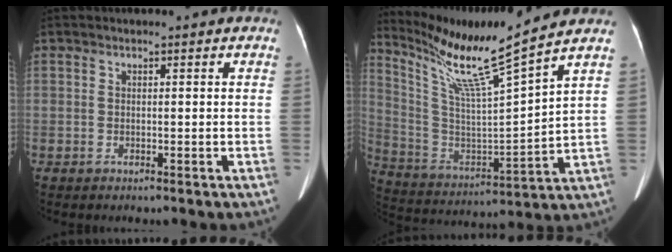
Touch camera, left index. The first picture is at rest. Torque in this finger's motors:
{"motor_torque": [-0.13, -0.47, 0.01, 0.01]}